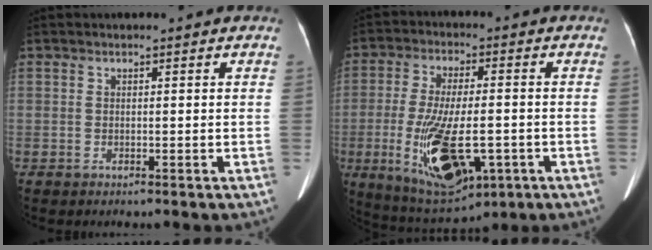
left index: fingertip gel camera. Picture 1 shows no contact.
{"total": 14.9, "force": [-4.4, 5.2, 13.2], "torque": [-0.257, -0.020, -0.057]}